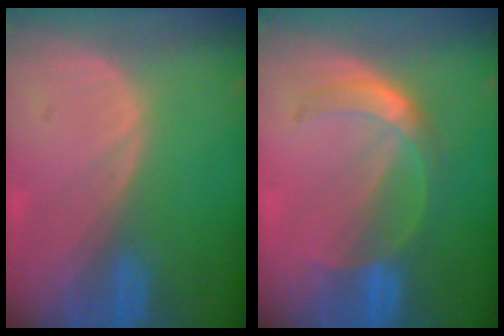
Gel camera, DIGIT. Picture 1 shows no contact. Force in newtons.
{"total": 5.8, "press": 5.0, "slide": 2.8}